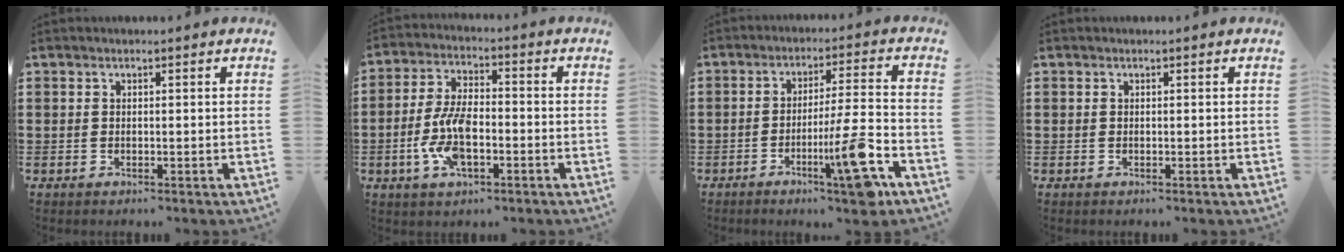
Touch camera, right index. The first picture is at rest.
{"total": 8.8, "force": [-2.4, 4.1, 7.4], "torque": [-0.173, -0.002, -0.052]}
{"total": 11.5, "force": [-5.4, 0.3, 10.2], "torque": [-0.175, -0.004, -0.093]}
{"total": 0.0}